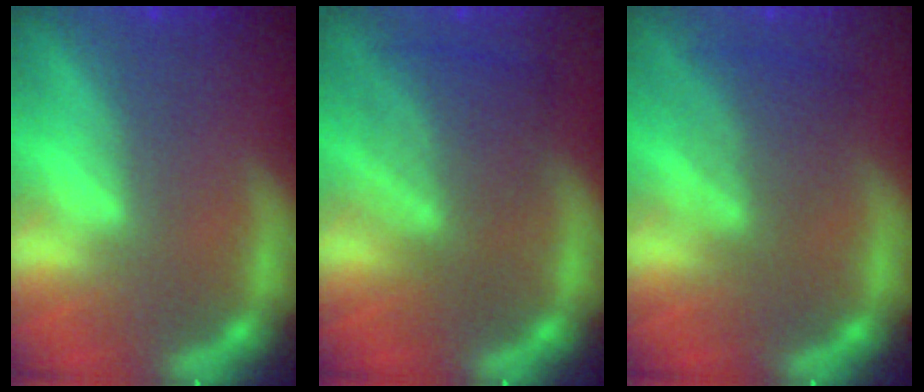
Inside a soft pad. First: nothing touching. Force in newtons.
{"total": 6.0}
{"total": 4.0}